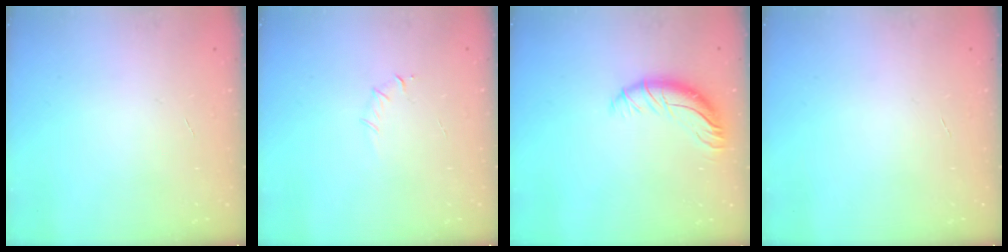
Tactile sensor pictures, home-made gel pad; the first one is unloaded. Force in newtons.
{"total": 4.3, "press": 4.0, "slide": 1.4}
{"total": 10.1, "press": 10.0, "slide": 1.3}
{"total": 0.0}